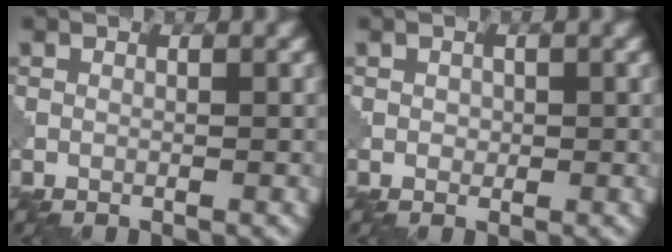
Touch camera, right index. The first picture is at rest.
{"total": 0.6, "force": [0.1, 0.6, 0.3], "torque": [-0.005, -0.001, 0.000]}